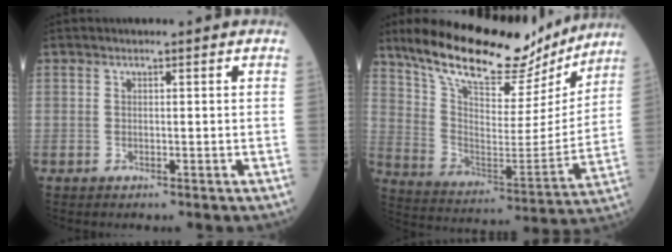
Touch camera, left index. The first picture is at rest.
{"total": 23.0, "force": [19.3, 6.6, 10.6], "torque": [-0.177, -0.011, 0.301]}